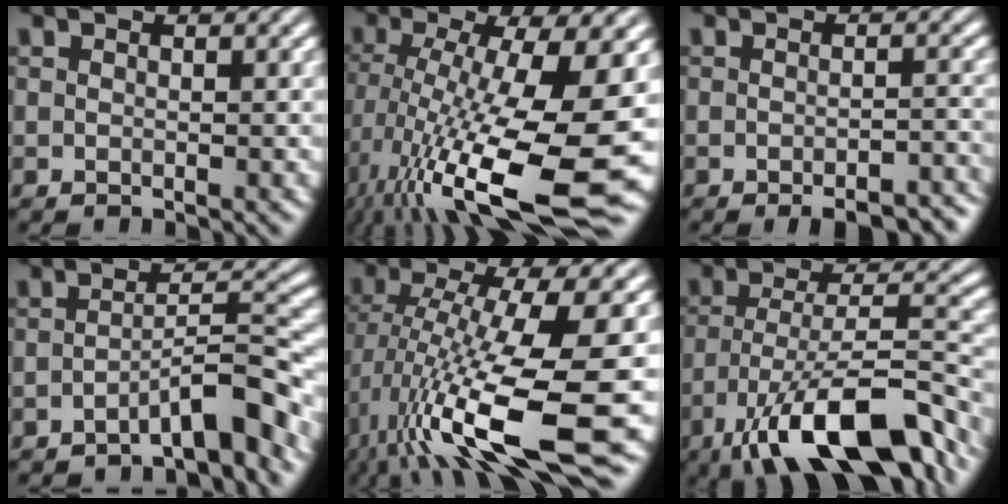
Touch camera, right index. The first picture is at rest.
{"total": 14.3, "force": [-4.7, 5.4, 12.4], "torque": [-0.209, -0.062, -0.032]}
{"total": 4.2, "force": [-3.9, 0.5, 1.6], "torque": [-0.012, -0.006, -0.058]}
{"total": 4.5, "force": [-3.0, -0.8, 3.2], "torque": [-0.036, 0.000, -0.046]}
{"total": 11.6, "force": [-3.3, 2.9, 10.8], "torque": [-0.193, -0.042, -0.021]}
{"total": 9.9, "force": [-5.1, 2.7, 8.0], "torque": [-0.135, -0.040, -0.060]}